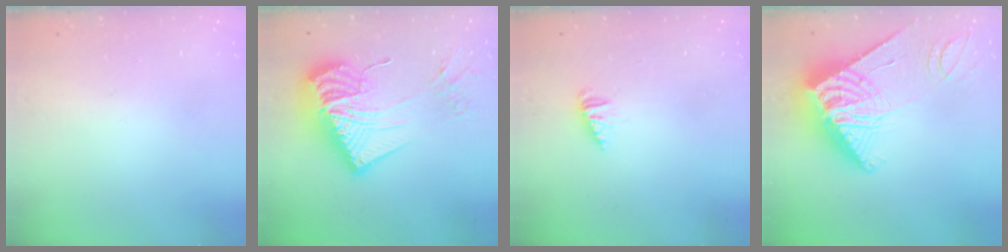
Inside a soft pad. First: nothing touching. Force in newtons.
{"total": 23.4, "press": 23.3, "slide": 1.8}
{"total": 1.5, "press": 1.5, "slide": 0.2}
{"total": 14.9, "press": 14.8, "slide": 1.4}